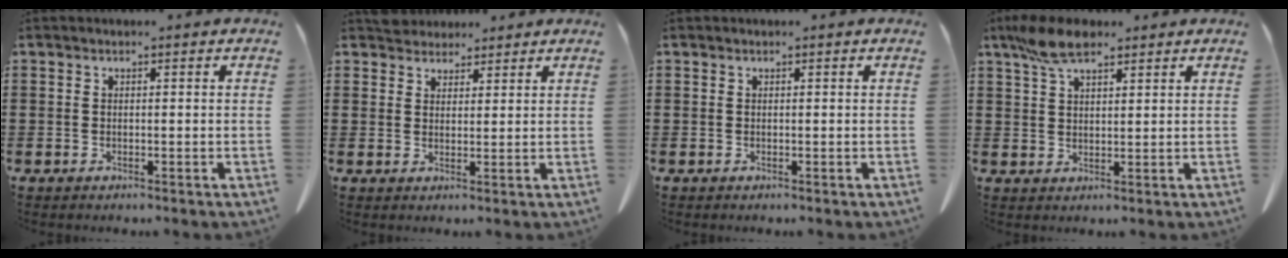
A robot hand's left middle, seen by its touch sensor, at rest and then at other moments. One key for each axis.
{"total": 3.7, "fx": 3.5, "fy": 1.2, "fz": 0.2, "tx": -0.007, "ty": -0.008, "tz": 0.067}
{"total": 0.0}
{"total": 6.4, "fx": 4.4, "fy": 2.4, "fz": 4.1, "tx": -0.092, "ty": 0.003, "tz": 0.082}